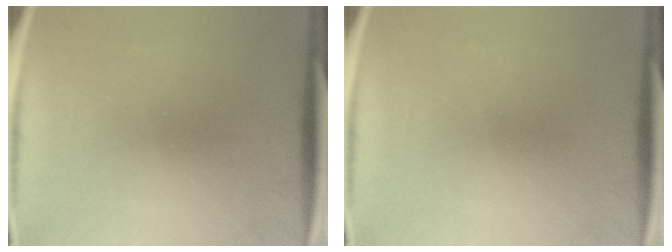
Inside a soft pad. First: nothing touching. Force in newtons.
{"total": 0.0}